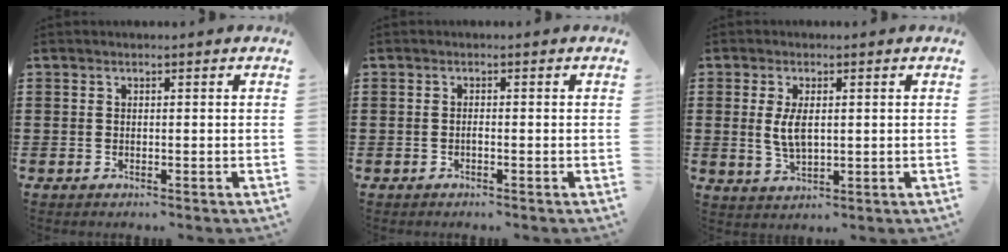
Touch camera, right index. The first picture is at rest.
{"total": 0.6, "force": [-0.3, 0.0, 0.5], "torque": [-0.009, -0.003, -0.005]}
{"total": 4.5, "force": [0.5, 2.1, 4.0], "torque": [-0.087, 0.003, 0.006]}